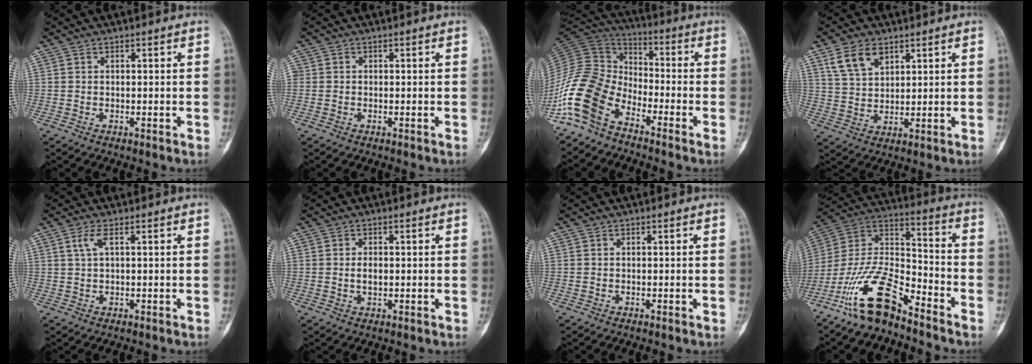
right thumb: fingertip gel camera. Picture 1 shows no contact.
{"total": 0.6, "force": [0.0, 0.6, 0.2], "torque": [0.003, 0.002, -0.003]}
{"total": 13.9, "force": [-8.7, 7.7, 7.6], "torque": [-0.158, 0.070, -0.187]}
{"total": 7.1, "force": [4.2, 4.2, 4.0], "torque": [-0.066, -0.015, 0.087]}
{"total": 2.3, "force": [0.9, 0.5, 2.1], "torque": [-0.058, 0.007, 0.026]}
{"total": 2.0, "force": [0.1, 1.2, 1.7], "torque": [-0.028, -0.001, 0.004]}
{"total": 0.0}
{"total": 15.7, "force": [-11.1, 5.4, 9.7], "torque": [-0.181, 0.084, -0.216]}